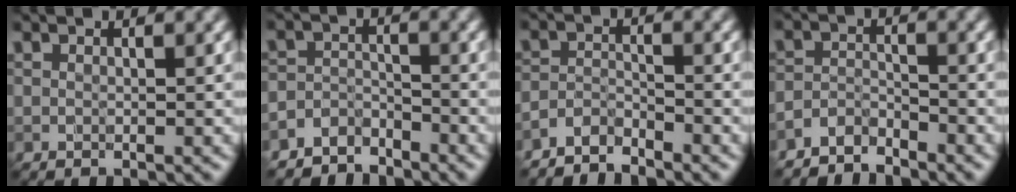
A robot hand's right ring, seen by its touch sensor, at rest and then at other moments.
{"total": 3.3, "force": [-3.1, 1.2, -0.1], "torque": [0.015, 0.004, -0.064]}
{"total": 2.7, "force": [-2.6, 0.3, 0.2], "torque": [-0.004, 0.000, -0.060]}
{"total": 2.9, "force": [-2.8, 0.6, 0.2], "torque": [-0.002, 0.001, -0.064]}